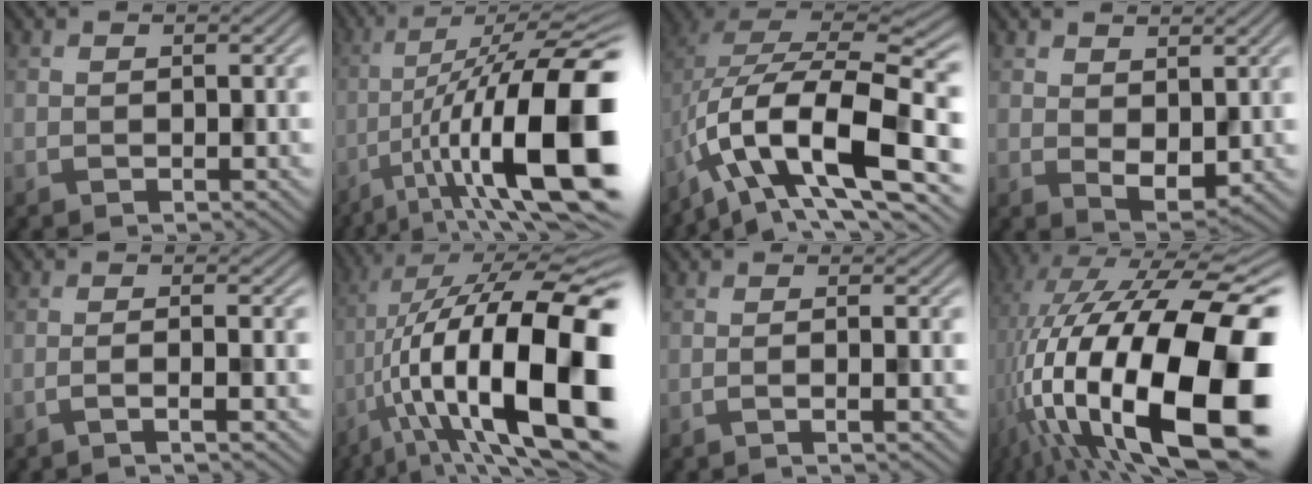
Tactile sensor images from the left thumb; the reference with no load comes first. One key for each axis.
{"total": 18.8, "fx": -6.5, "fy": 5.3, "fz": 16.8, "tx": -0.266, "ty": 0.001, "tz": -0.108}
{"total": 14.8, "fx": -6.1, "fy": 6.3, "fz": 11.9, "tx": -0.228, "ty": -0.001, "tz": -0.116}
{"total": 3.8, "fx": 1.5, "fy": 2.3, "fz": 2.7, "tx": -0.055, "ty": -0.011, "tz": 0.032}
{"total": 3.3, "fx": -1.7, "fy": 0.3, "fz": 2.8, "tx": -0.040, "ty": 0.012, "tz": -0.045}
{"total": 21.6, "fx": -4.9, "fy": 7.3, "fz": 19.7, "tx": -0.327, "ty": 0.006, "tz": -0.083}
{"total": 2.3, "fx": -1.1, "fy": 0.1, "fz": 2.1, "tx": -0.030, "ty": 0.006, "tz": -0.026}
{"total": 23.7, "fx": -6.0, "fy": 9.6, "fz": 20.8, "tx": -0.379, "ty": -0.011, "tz": -0.108}